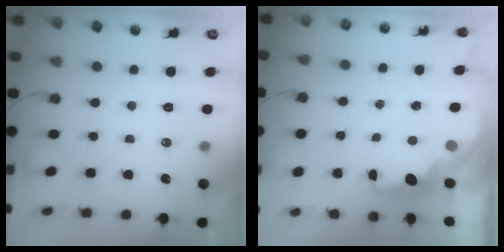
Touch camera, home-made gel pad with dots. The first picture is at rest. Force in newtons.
{"total": 2.4, "press": 2.2, "slide": 0.8}